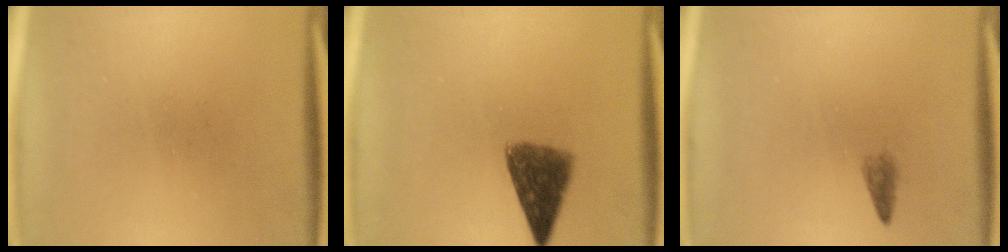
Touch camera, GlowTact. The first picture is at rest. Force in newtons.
{"total": 6.7}
{"total": 1.1}